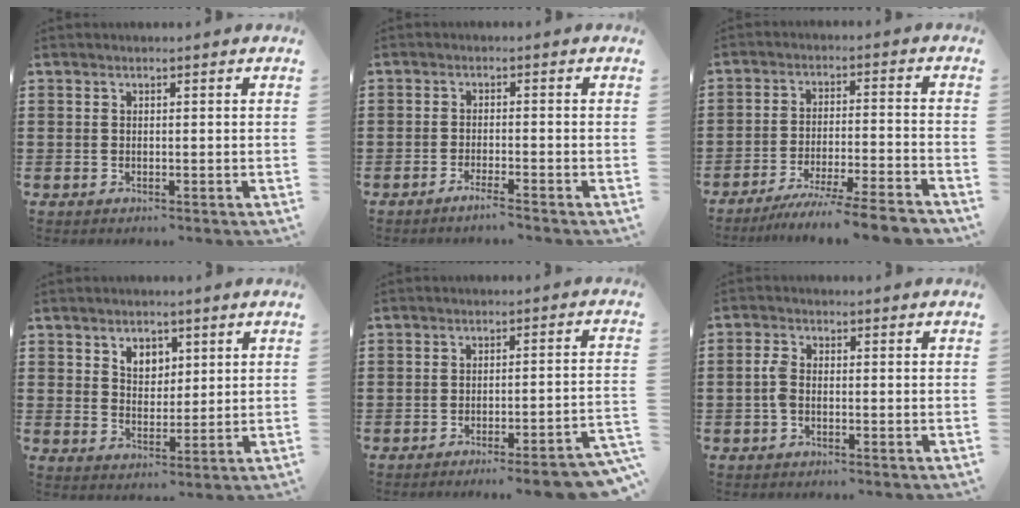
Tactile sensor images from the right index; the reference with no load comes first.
{"total": 2.0, "force": [-1.7, -0.3, 1.0], "torque": [-0.016, -0.001, -0.032]}
{"total": 6.9, "force": [-6.3, -0.6, 2.7], "torque": [-0.051, -0.011, -0.122]}
{"total": 3.7, "force": [2.2, 2.6, 1.3], "torque": [-0.028, 0.007, 0.038]}
{"total": 4.5, "force": [-3.8, -0.4, 2.5], "torque": [-0.040, -0.015, -0.070]}
{"total": 2.5, "force": [-0.6, 1.2, 2.0], "torque": [-0.055, -0.003, -0.016]}